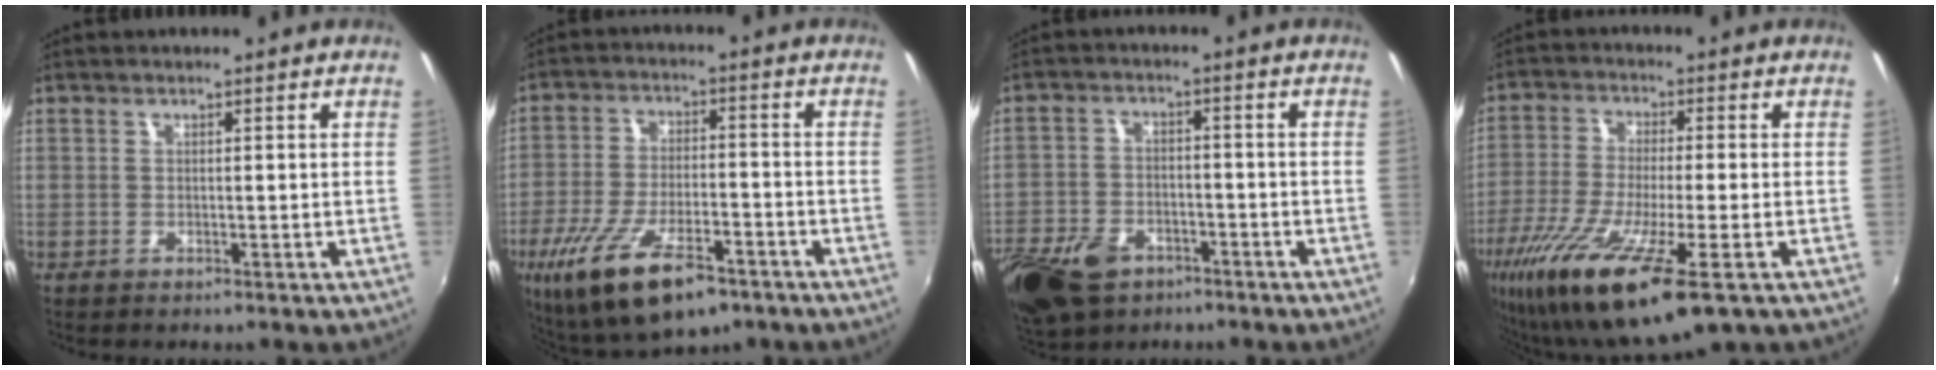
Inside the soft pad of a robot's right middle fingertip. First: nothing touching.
{"total": 16.6, "force": [-10.0, 6.2, 11.8], "torque": [-0.239, -0.043, -0.171]}
{"total": 14.1, "force": [-8.3, 8.7, 7.2], "torque": [-0.185, -0.016, -0.151]}
{"total": 17.9, "force": [-10.3, 3.4, 14.2], "torque": [-0.295, -0.068, -0.186]}